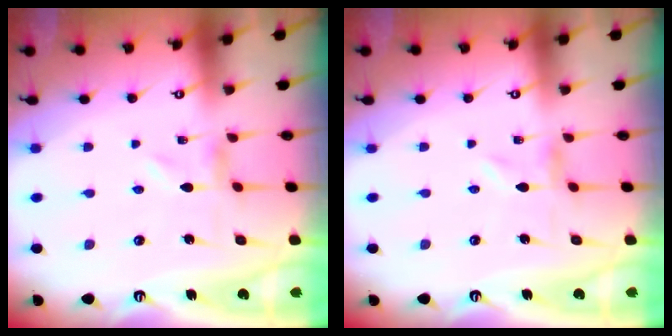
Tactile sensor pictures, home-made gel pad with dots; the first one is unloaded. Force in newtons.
{"total": 0.0}